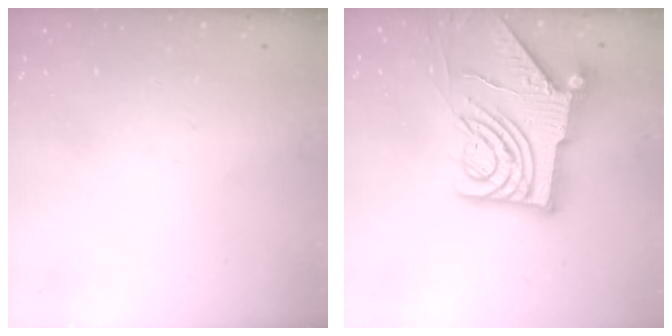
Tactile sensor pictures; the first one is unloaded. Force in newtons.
{"total": 12.2, "press": 12.1, "slide": 1.5}